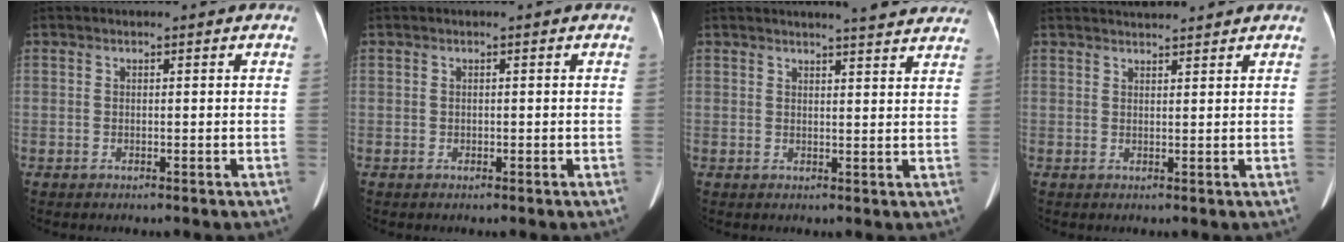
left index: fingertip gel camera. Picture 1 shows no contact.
{"total": 0.0}
{"total": 10.5, "force": [9.6, 1.0, 4.0], "torque": [-0.041, -0.001, 0.095]}
{"total": 4.0, "force": [3.9, -0.1, 0.9], "torque": [-0.015, 0.026, 0.060]}